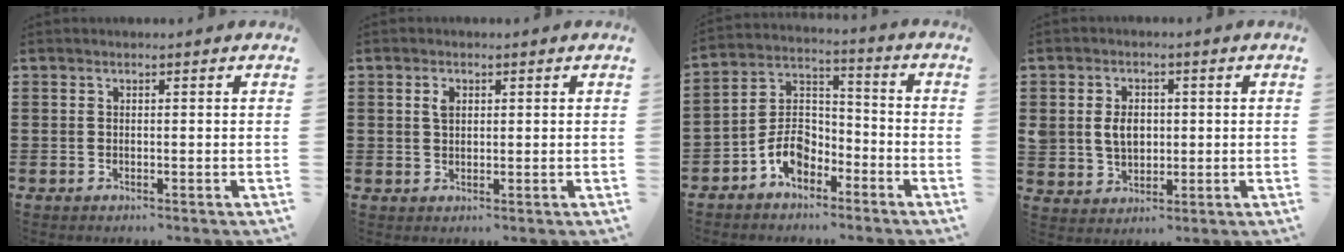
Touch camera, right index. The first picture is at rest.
{"total": 2.0, "force": [0.7, 1.2, 1.4], "torque": [-0.032, 0.007, 0.012]}
{"total": 7.0, "force": [-4.0, 4.6, 3.4], "torque": [-0.084, 0.012, -0.080]}
{"total": 5.1, "force": [0.5, 4.0, 3.2], "torque": [-0.070, 0.008, 0.003]}